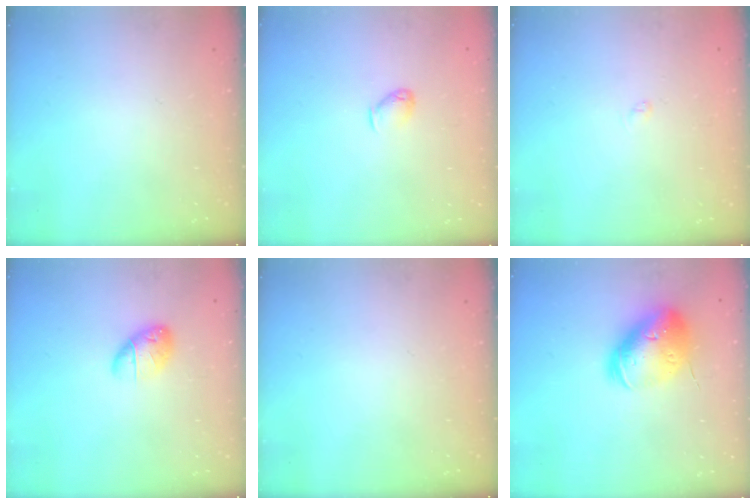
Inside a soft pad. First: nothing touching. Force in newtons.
{"total": 3.9, "press": 3.8, "slide": 0.8}
{"total": 2.2, "press": 2.2, "slide": 0.2}
{"total": 8.5, "press": 8.2, "slide": 2.0}
{"total": 0.0}
{"total": 18.2, "press": 18.0, "slide": 2.6}